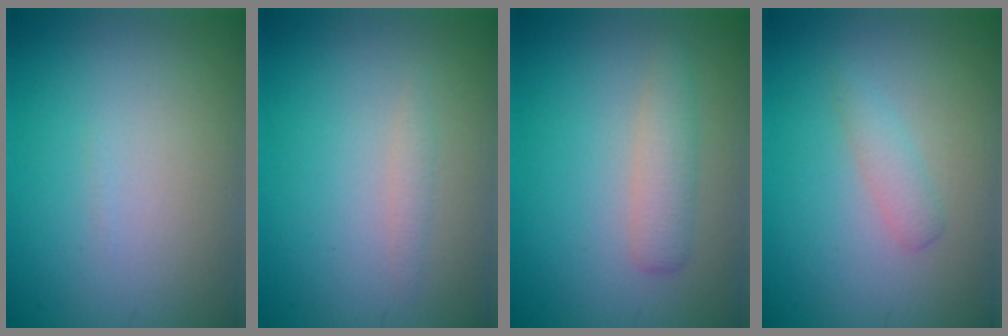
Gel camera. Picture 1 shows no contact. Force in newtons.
{"total": 0.8, "press": 0.8, "slide": 0.1}
{"total": 2.2, "press": 2.2, "slide": 0.0}
{"total": 1.5, "press": 1.5, "slide": 0.1}